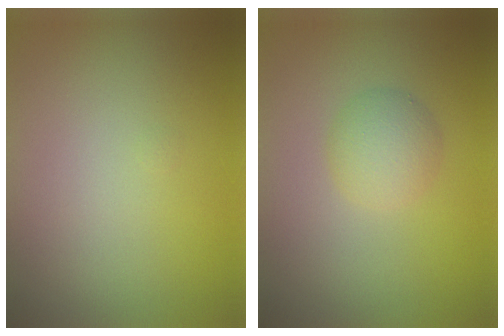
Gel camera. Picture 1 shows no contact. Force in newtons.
{"total": 2.6, "press": 2.6, "slide": 0.1}